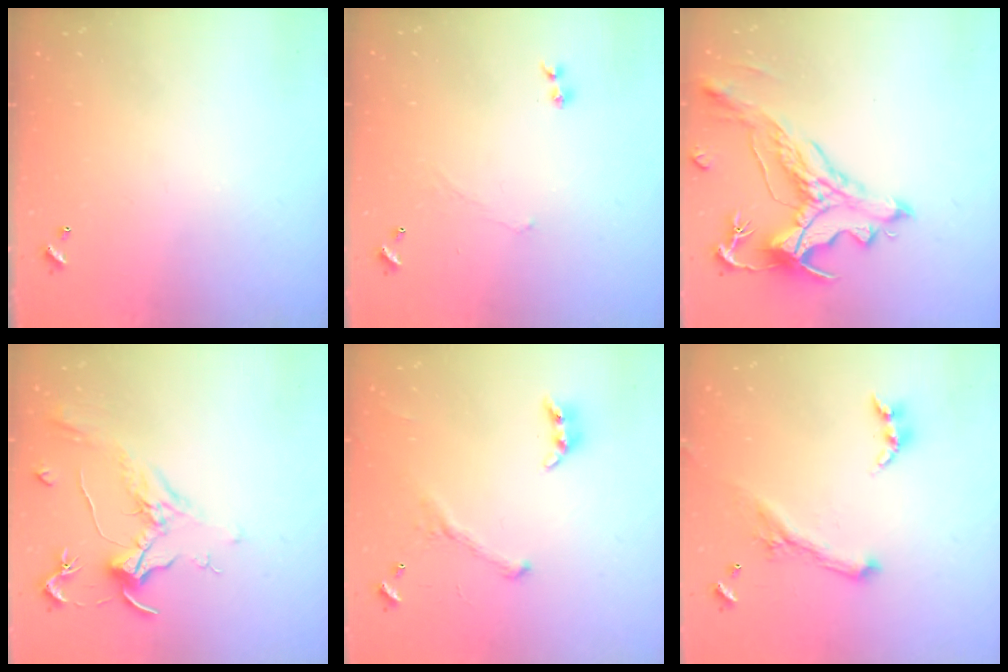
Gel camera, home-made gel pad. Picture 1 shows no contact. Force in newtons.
{"total": 1.5, "press": 1.4, "slide": 0.6}
{"total": 2.9, "press": 2.6, "slide": 1.5}
{"total": 1.9, "press": 1.7, "slide": 0.9}
{"total": 2.0, "press": 2.0, "slide": 0.4}
{"total": 1.8, "press": 1.7, "slide": 0.4}